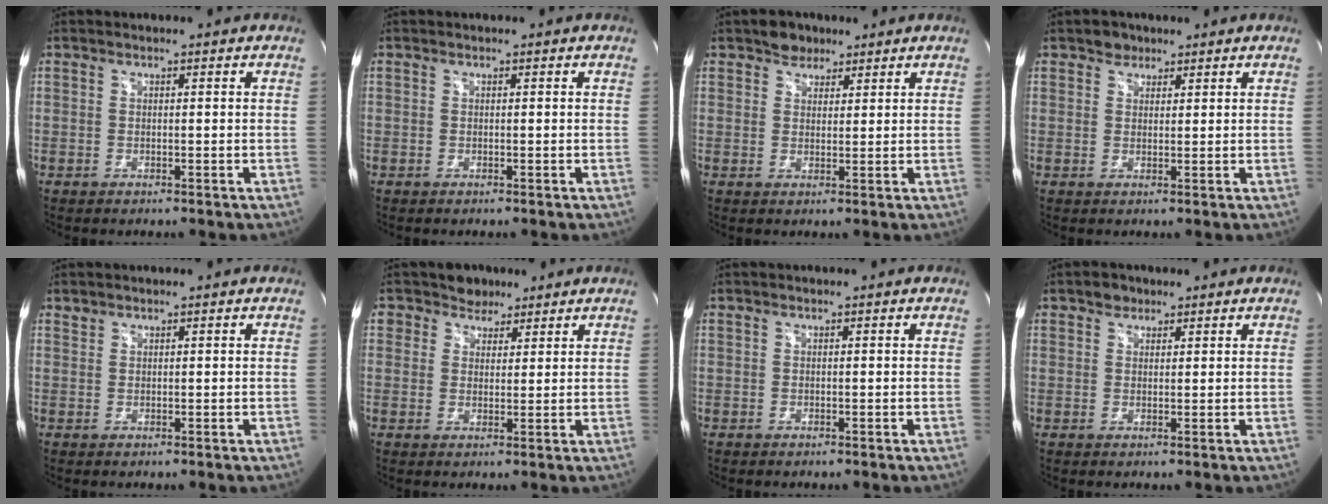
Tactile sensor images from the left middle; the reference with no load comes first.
{"total": 0.0}
{"total": 3.4, "force": [2.5, 2.2, 0.8], "torque": [-0.013, 0.005, 0.039]}
{"total": 2.2, "force": [1.6, 1.6, 0.3], "torque": [-0.004, 0.002, 0.021]}
{"total": 0.8, "force": [0.7, 0.2, -0.1], "torque": [0.001, 0.004, 0.014]}
{"total": 3.7, "force": [2.6, 2.6, -0.1], "torque": [0.006, 0.002, 0.036]}
{"total": 0.0}
{"total": 2.0, "force": [1.4, 1.4, 0.4], "torque": [-0.007, 0.002, 0.020]}